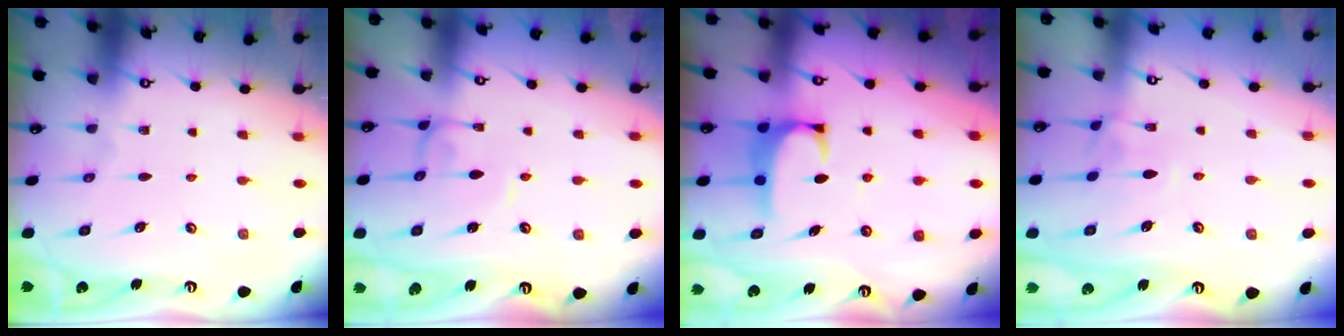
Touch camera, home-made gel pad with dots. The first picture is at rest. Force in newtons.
{"total": 2.4, "press": 2.4, "slide": 0.1}
{"total": 2.9, "press": 2.8, "slide": 0.7}
{"total": 2.6, "press": 2.5, "slide": 0.6}